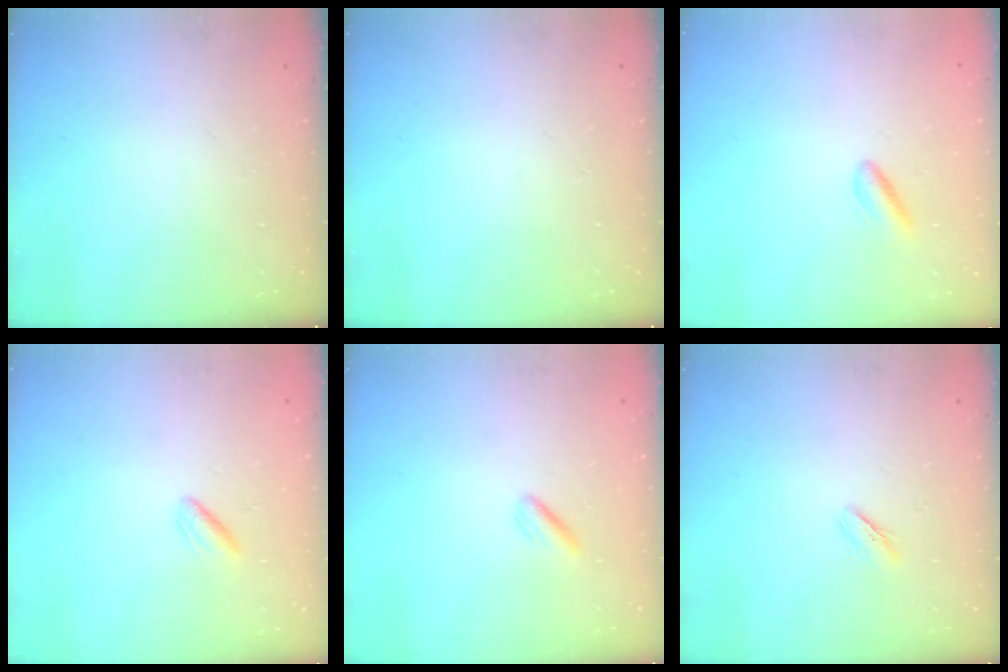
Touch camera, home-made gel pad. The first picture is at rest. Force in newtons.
{"total": 0.0}
{"total": 2.4, "press": 2.3, "slide": 0.9}
{"total": 2.3, "press": 1.9, "slide": 1.2}
{"total": 2.0, "press": 1.9, "slide": 0.7}
{"total": 2.4, "press": 2.2, "slide": 0.9}